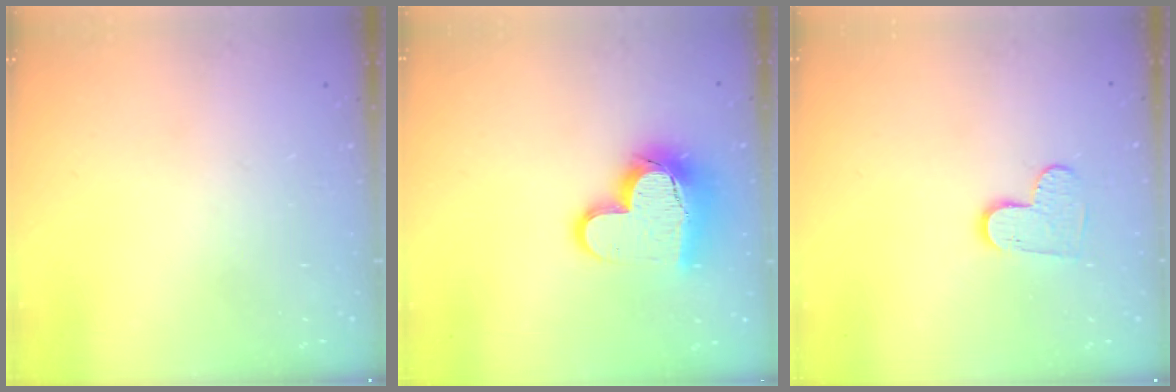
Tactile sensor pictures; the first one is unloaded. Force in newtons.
{"total": 14.9, "press": 14.9, "slide": 1.2}
{"total": 6.9, "press": 6.9, "slide": 0.5}